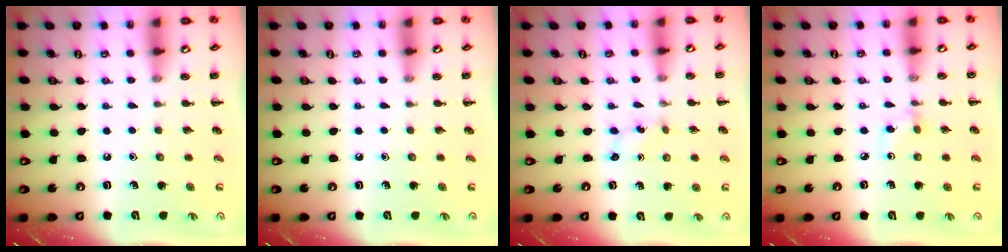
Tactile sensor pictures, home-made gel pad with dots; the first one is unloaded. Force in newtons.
{"total": 0.0}
{"total": 1.0, "press": 0.9, "slide": 0.4}
{"total": 2.6, "press": 2.5, "slide": 0.8}